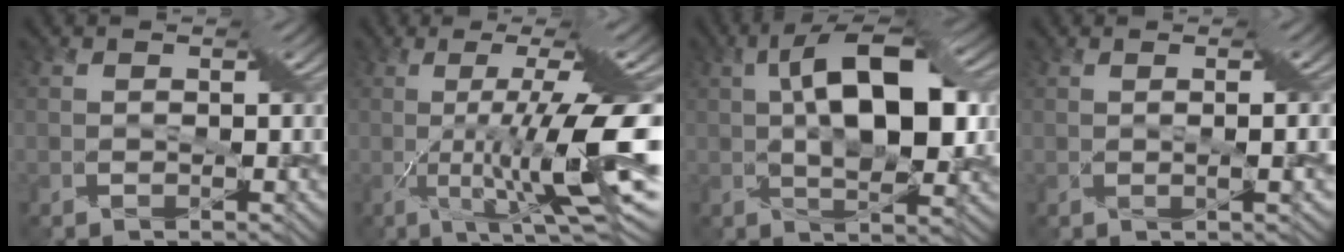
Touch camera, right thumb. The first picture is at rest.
{"total": 11.3, "force": [-1.8, -0.3, 11.2], "torque": [-0.199, 0.003, -0.019]}
{"total": 9.8, "force": [2.2, 3.3, 8.9], "torque": [-0.155, 0.016, 0.041]}
{"total": 1.9, "force": [0.4, -0.8, 1.7], "torque": [-0.040, -0.005, 0.016]}